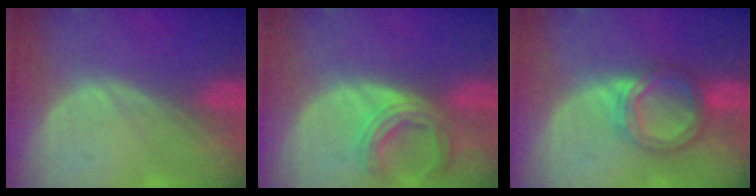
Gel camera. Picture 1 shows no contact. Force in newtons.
{"total": 5.8, "press": 5.8, "slide": 0.9}
{"total": 6.2, "press": 5.7, "slide": 2.5}